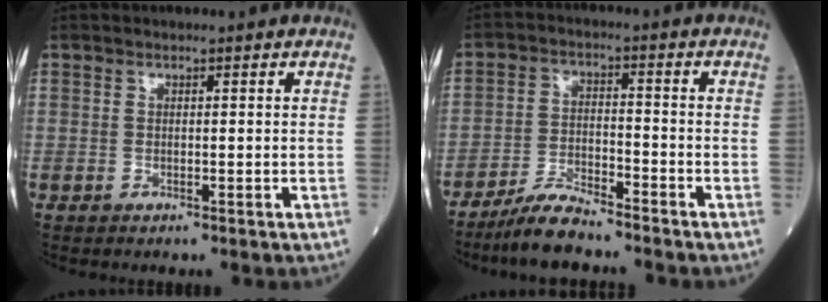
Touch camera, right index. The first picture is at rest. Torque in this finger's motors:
{"motor_torque": [-0.07, -0.34, 0.20, 0.02]}